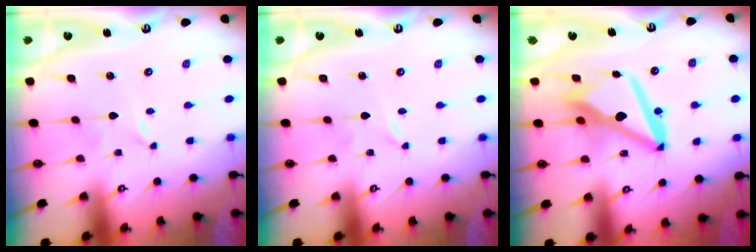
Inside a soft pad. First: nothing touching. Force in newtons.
{"total": 0.0}
{"total": 13.7, "press": 13.6, "slide": 1.3}